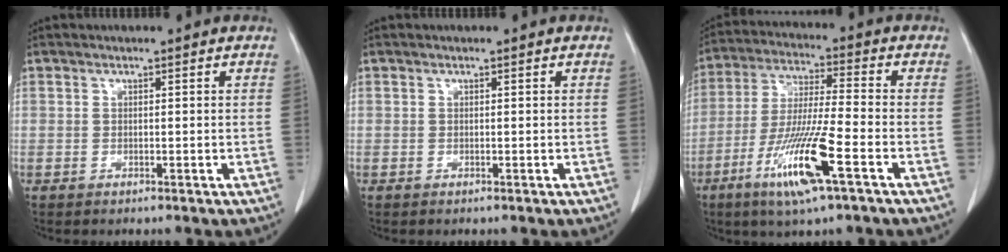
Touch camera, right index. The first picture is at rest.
{"total": 0.0}
{"total": 13.4, "force": [-6.3, 0.3, 11.9], "torque": [-0.240, -0.024, -0.117]}